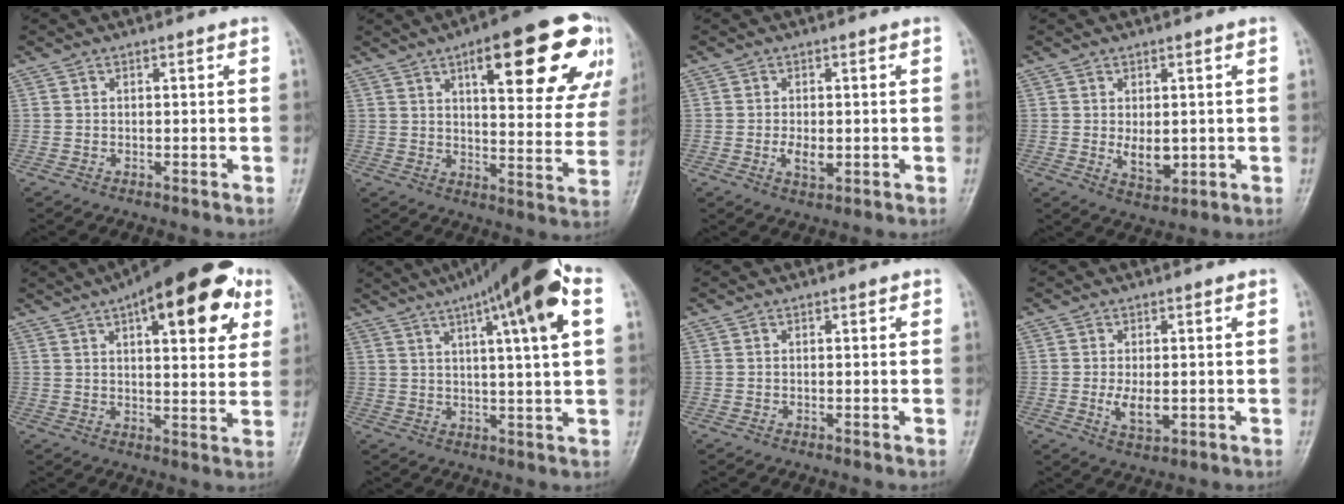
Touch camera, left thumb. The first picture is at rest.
{"total": 23.9, "force": [11.5, 7.8, 19.5], "torque": [-0.220, -0.020, 0.154]}
{"total": 3.5, "force": [-0.5, 2.0, 2.8], "torque": [-0.048, -0.005, -0.009]}
{"total": 5.2, "force": [0.0, 3.3, 4.0], "torque": [-0.049, -0.012, 0.008]}
{"total": 21.8, "force": [10.1, 8.3, 17.5], "torque": [-0.219, -0.004, 0.135]}
{"total": 18.1, "force": [8.0, 2.9, 16.0], "torque": [-0.240, 0.011, 0.115]}
{"total": 0.7, "force": [0.3, 0.5, 0.4], "torque": [0.003, 0.000, 0.000]}
{"total": 4.5, "force": [-0.5, 2.5, 3.7], "torque": [-0.064, -0.010, -0.006]}